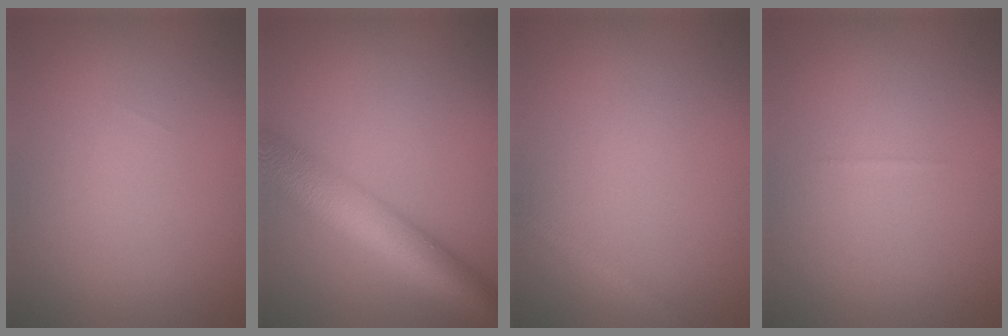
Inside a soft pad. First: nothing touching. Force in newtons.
{"total": 8.5, "press": 8.5, "slide": 0.2}
{"total": 1.3, "press": 1.3, "slide": 0.1}
{"total": 0.0}